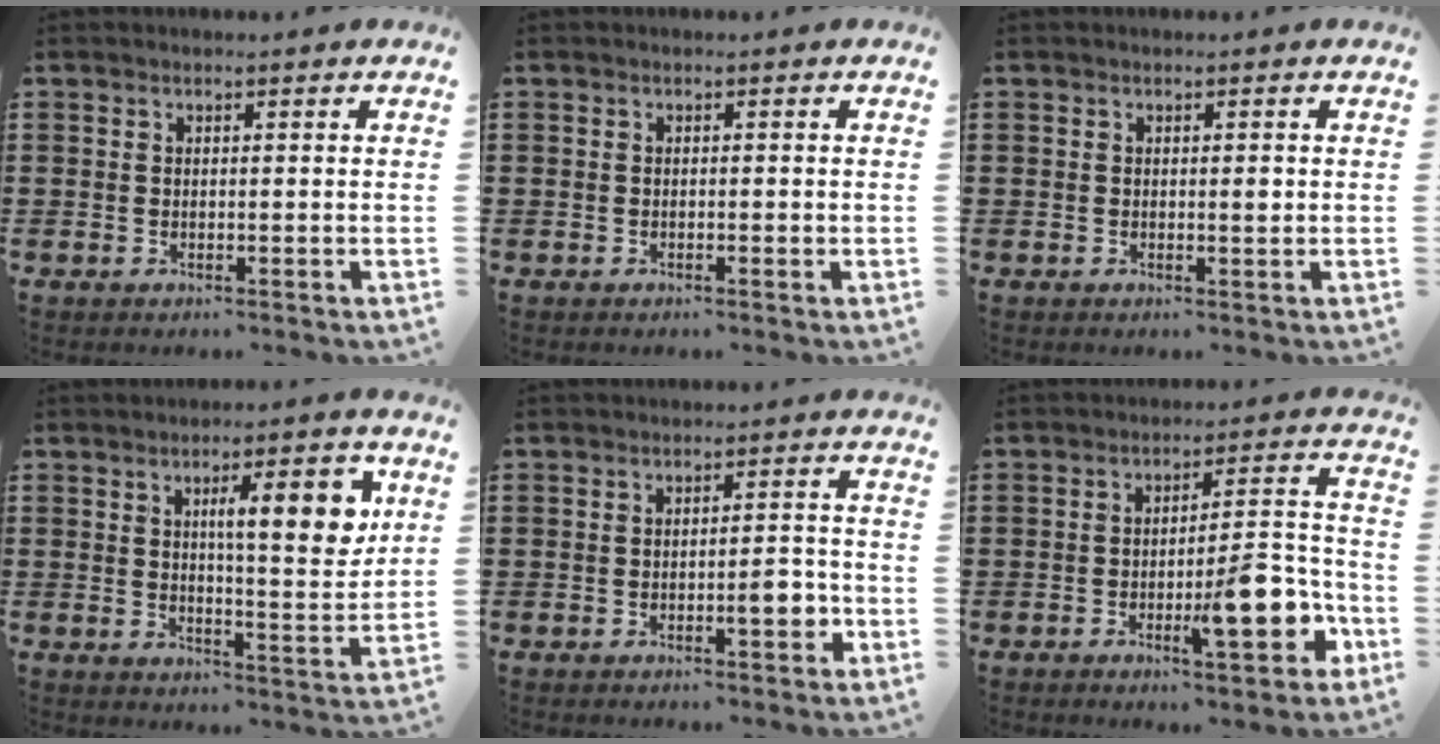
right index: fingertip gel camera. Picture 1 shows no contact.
{"total": 0.6, "force": [-0.3, 0.1, 0.5], "torque": [-0.010, -0.003, -0.005]}
{"total": 1.2, "force": [0.1, 0.3, 1.2], "torque": [-0.022, 0.002, 0.001]}
{"total": 9.7, "force": [3.5, 2.5, 8.7], "torque": [-0.132, -0.006, 0.048]}
{"total": 4.3, "force": [-1.4, 1.2, 3.9], "torque": [-0.055, 0.003, -0.025]}
{"total": 10.8, "force": [-4.1, 2.9, 9.6], "torque": [-0.125, -0.002, -0.067]}